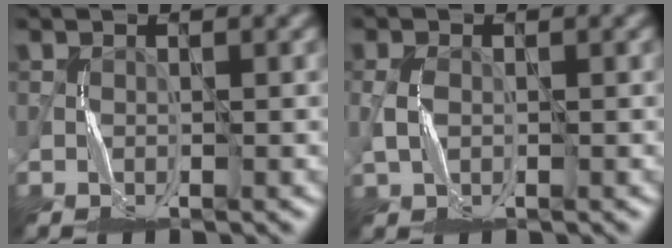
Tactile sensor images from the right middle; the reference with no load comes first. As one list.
[{"total": 1.4, "force": [-0.3, 0.9, 1.0], "torque": [-0.027, 0.001, -0.003]}]